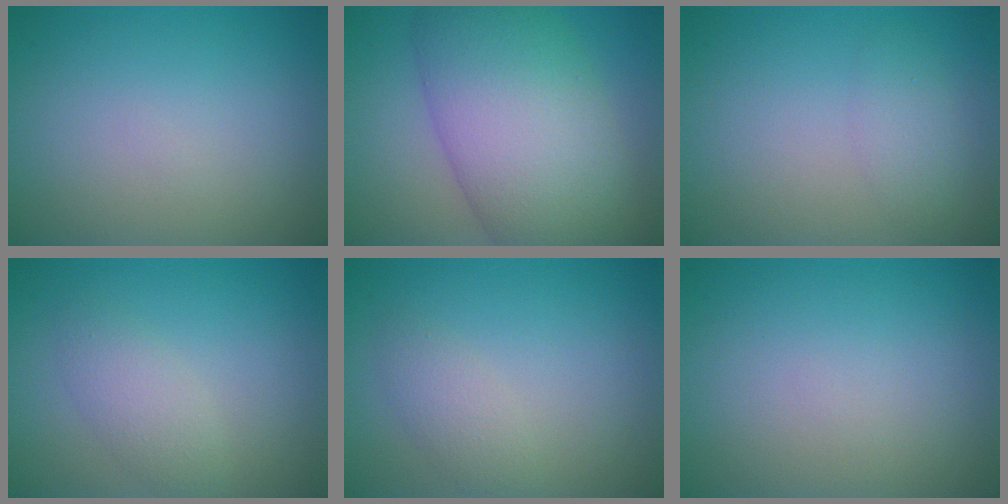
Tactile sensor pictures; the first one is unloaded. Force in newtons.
{"total": 11.9, "press": 11.9, "slide": 0.3}
{"total": 1.8, "press": 1.8, "slide": 0.0}
{"total": 2.4, "press": 2.4, "slide": 0.0}
{"total": 1.9, "press": 1.9, "slide": 0.1}
{"total": 0.0}